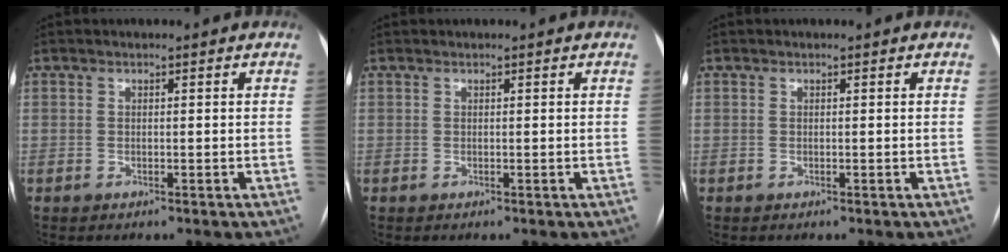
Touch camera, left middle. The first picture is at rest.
{"total": 0.0}
{"total": 0.0}